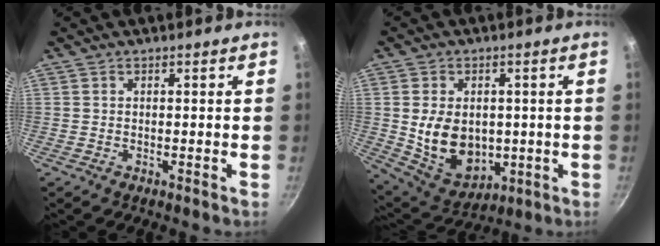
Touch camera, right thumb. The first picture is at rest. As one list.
[{"total": 13.2, "force": [-0.2, 9.7, 8.9], "torque": [-0.123, -0.016, 0.021]}]